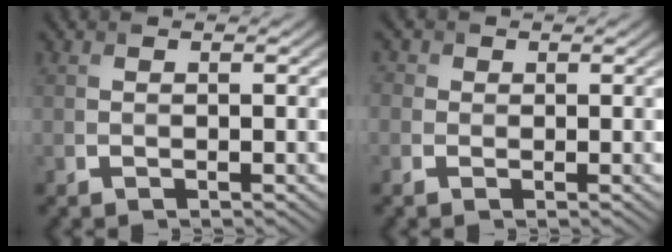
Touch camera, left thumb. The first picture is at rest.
{"total": 1.9, "force": [0.2, 1.8, 0.5], "torque": [-0.014, 0.003, -0.006]}